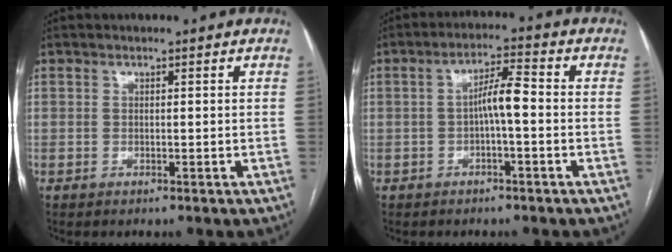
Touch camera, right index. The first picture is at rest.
{"total": 4.8, "force": [-0.6, 0.6, 4.7], "torque": [-0.080, 0.015, -0.010]}